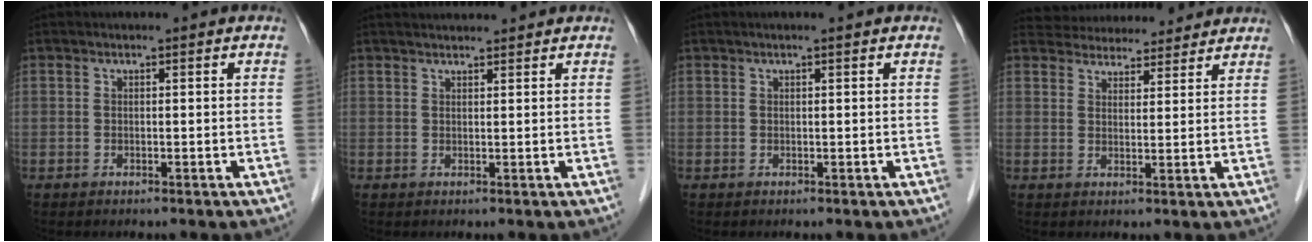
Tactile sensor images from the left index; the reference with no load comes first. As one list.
[{"total": 4.6, "force": [4.4, 0.6, 1.4], "torque": [-0.017, 0.030, 0.061]}, {"total": 0.9, "force": [0.6, -0.1, 0.7], "torque": [-0.011, 0.006, 0.010]}, {"total": 10.8, "force": [10.3, 2.9, 1.8], "torque": [-0.017, 0.027, 0.139]}]